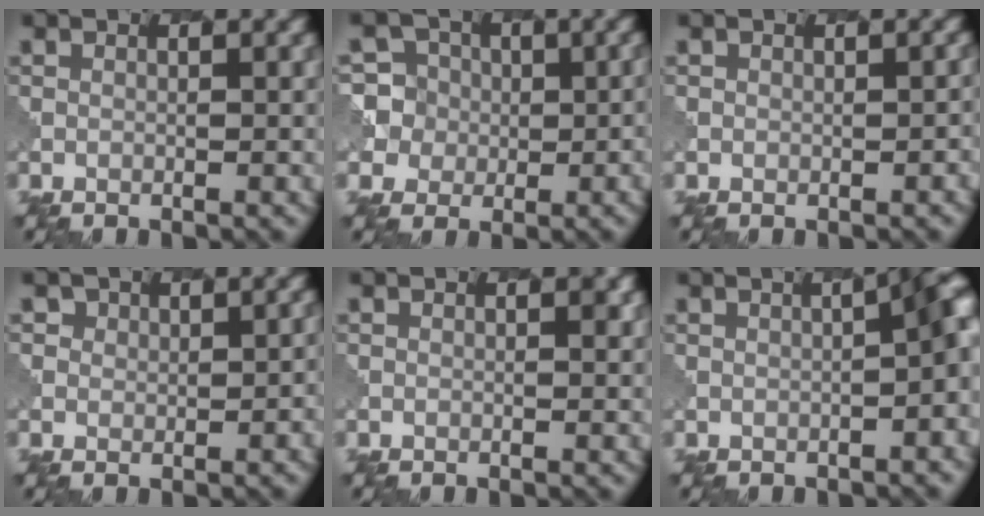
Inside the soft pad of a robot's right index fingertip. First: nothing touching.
{"total": 8.9, "force": [0.8, 8.6, 2.2], "torque": [-0.050, 0.031, -0.002]}
{"total": 2.8, "force": [-0.8, 2.1, 1.7], "torque": [-0.003, 0.000, -0.002]}
{"total": 2.5, "force": [1.0, 2.2, 0.7], "torque": [0.003, 0.002, 0.006]}
{"total": 0.6, "force": [0.3, 0.1, 0.5], "torque": [-0.007, 0.000, 0.000]}
{"total": 6.5, "force": [-0.5, 1.9, 6.3], "torque": [-0.053, 0.013, -0.008]}